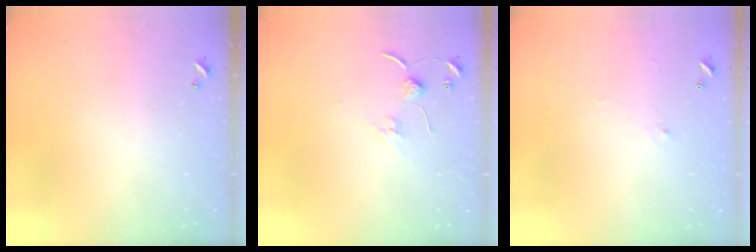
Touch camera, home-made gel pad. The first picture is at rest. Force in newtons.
{"total": 2.3, "press": 2.3, "slide": 0.1}
{"total": 1.0, "press": 0.8, "slide": 0.6}